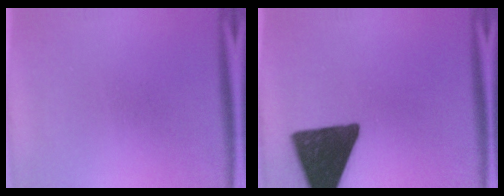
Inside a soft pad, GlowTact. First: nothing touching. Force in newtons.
{"total": 17.2}